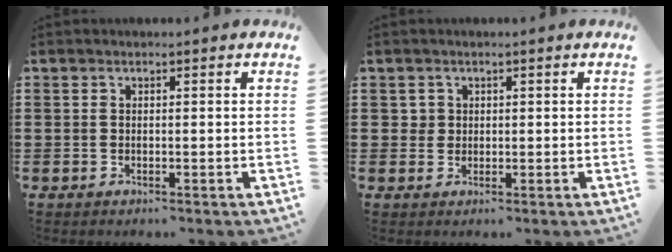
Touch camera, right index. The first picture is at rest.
{"total": 1.5, "force": [0.5, 1.4, 0.3], "torque": [-0.011, 0.009, 0.010]}